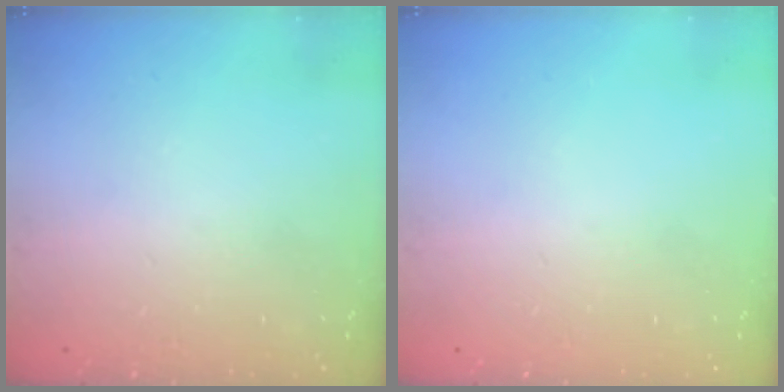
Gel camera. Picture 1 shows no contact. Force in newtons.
{"total": 0.0}